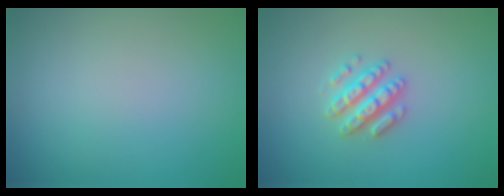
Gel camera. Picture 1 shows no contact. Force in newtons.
{"total": 2.6, "press": 2.5, "slide": 0.4}